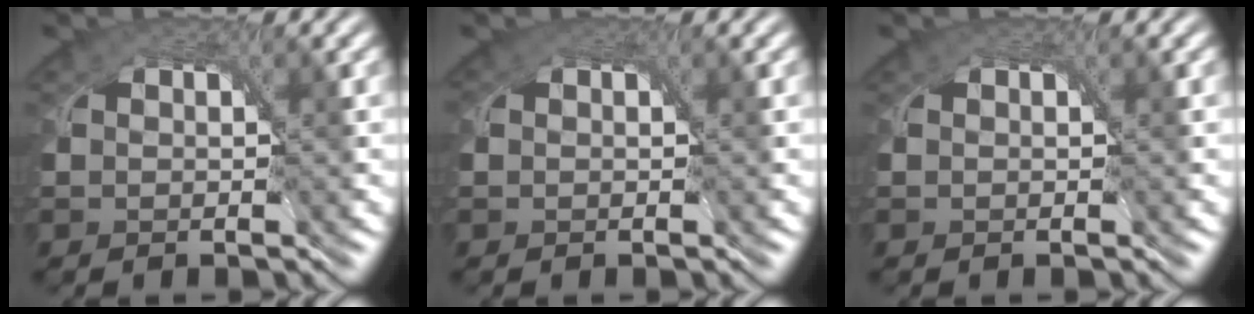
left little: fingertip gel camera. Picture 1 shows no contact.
{"total": 1.3, "force": [0.6, 0.9, 0.7], "torque": [-0.016, 0.003, 0.005]}
{"total": 0.0}